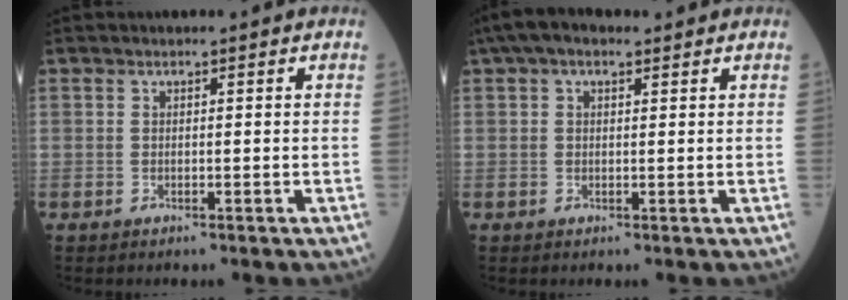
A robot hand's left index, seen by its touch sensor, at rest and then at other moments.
{"total": 4.7, "force": [2.8, 2.2, 3.0], "torque": [-0.068, 0.033, 0.047]}